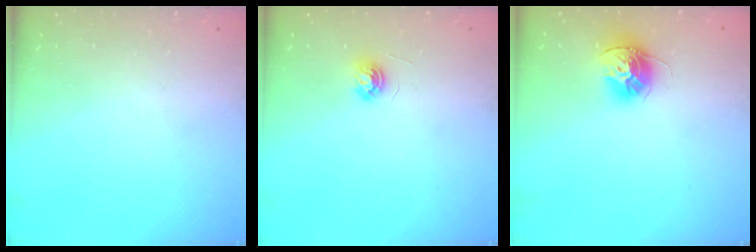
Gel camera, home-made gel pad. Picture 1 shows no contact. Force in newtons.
{"total": 4.4, "press": 4.4, "slide": 0.5}
{"total": 12.1, "press": 12.1, "slide": 0.5}